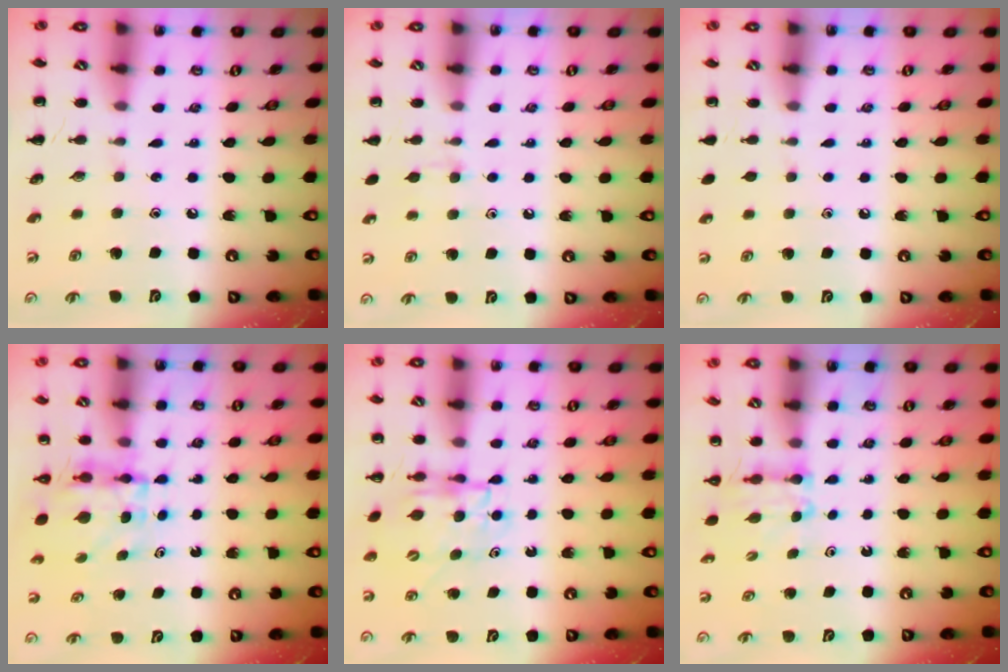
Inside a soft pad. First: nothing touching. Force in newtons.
{"total": 4.7, "press": 4.3, "slide": 1.8}
{"total": 1.1, "press": 1.1, "slide": 0.2}
{"total": 3.9, "press": 3.9, "slide": 0.3}
{"total": 5.0, "press": 5.0, "slide": 0.5}
{"total": 2.7, "press": 2.5, "slide": 1.1}